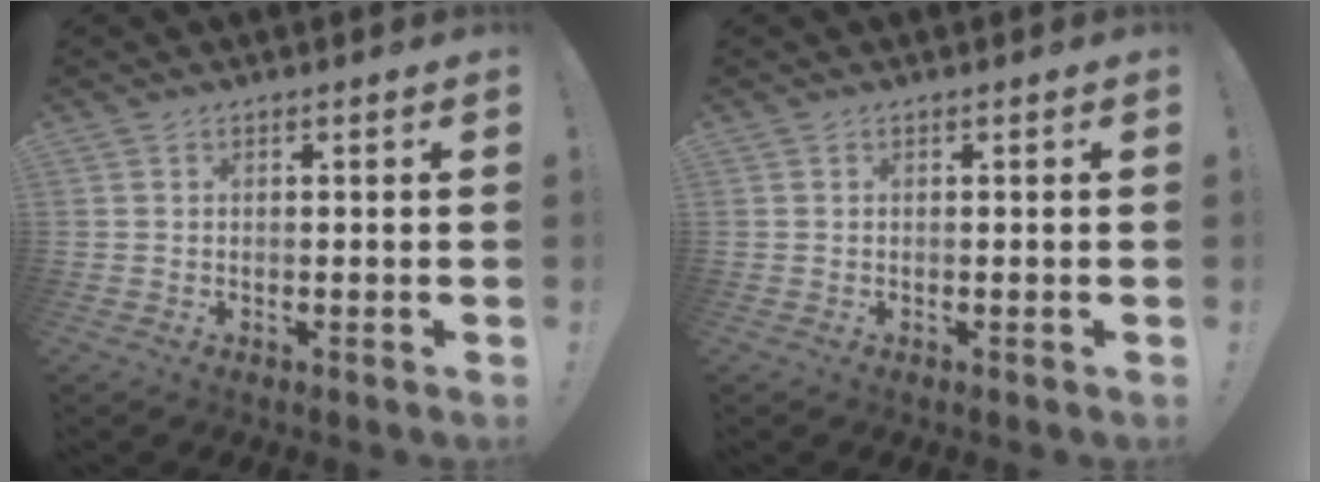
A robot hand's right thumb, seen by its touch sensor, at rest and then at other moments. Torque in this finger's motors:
{"motor_torque": [0.00, 0.00, 0.00, 0.00, 0.00]}